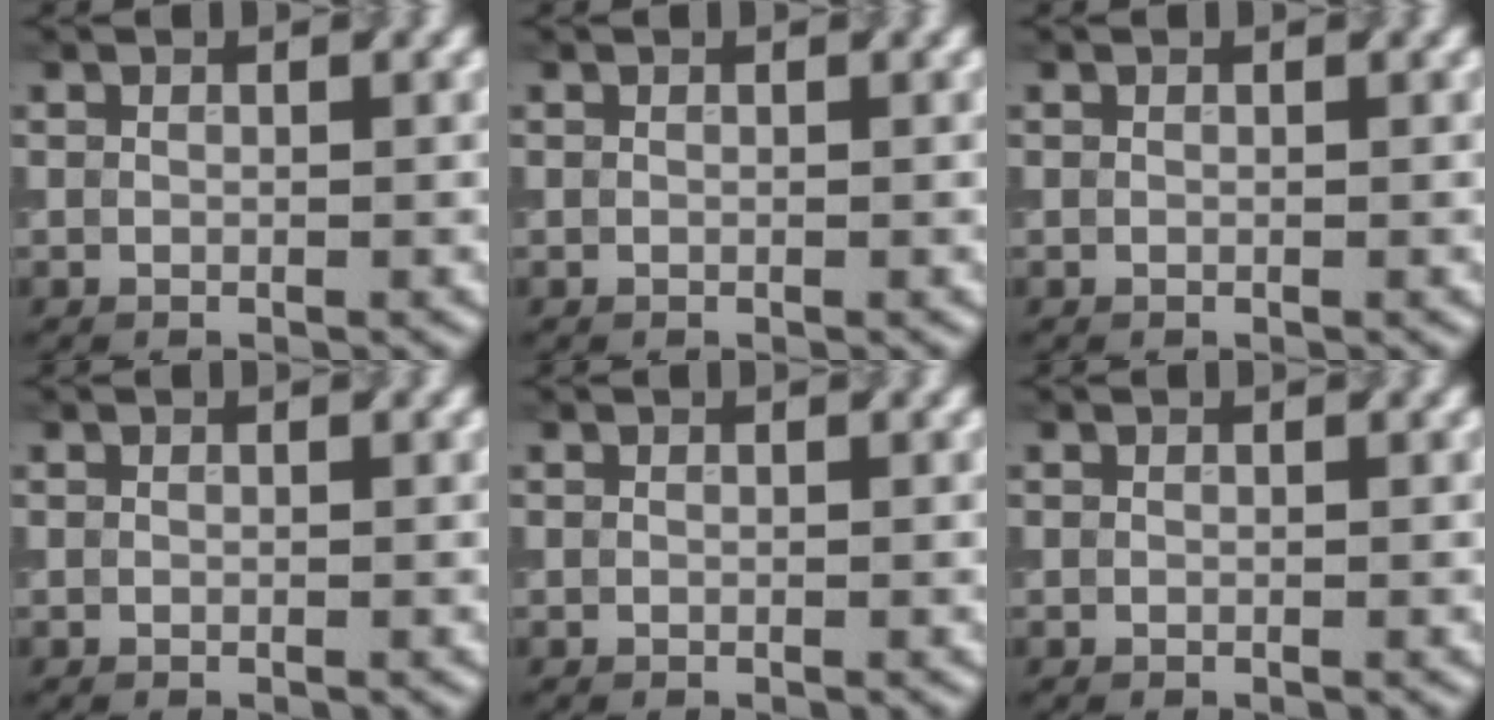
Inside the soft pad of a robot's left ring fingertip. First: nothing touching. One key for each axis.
{"total": 0.0}
{"total": 0.0}
{"total": 0.0}
{"total": 0.0}
{"total": 0.0}